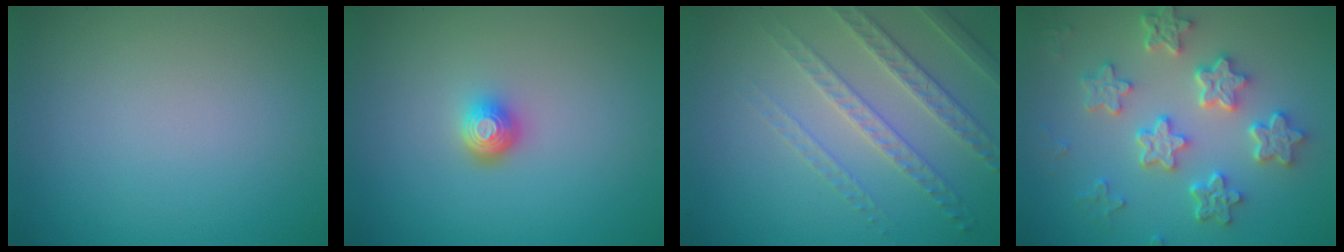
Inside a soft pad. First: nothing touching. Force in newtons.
{"total": 1.9, "press": 1.4, "slide": 1.2}
{"total": 4.6, "press": 3.4, "slide": 3.2}
{"total": 5.9, "press": 5.0, "slide": 3.2}